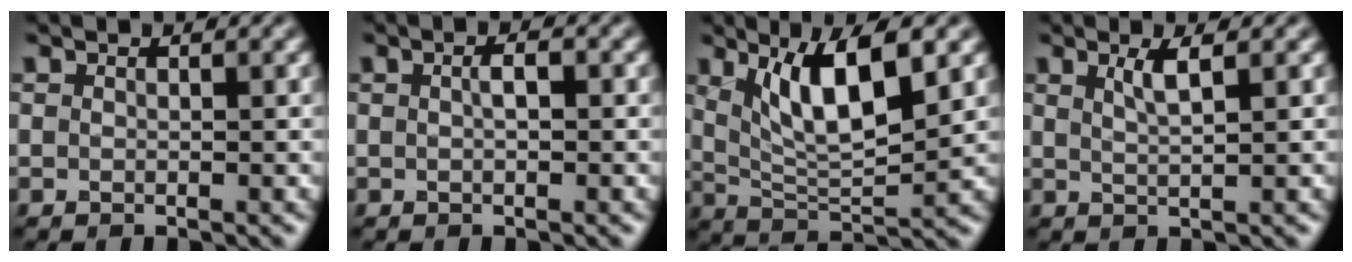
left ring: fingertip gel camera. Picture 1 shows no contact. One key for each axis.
{"total": 1.3, "fx": 0.1, "fy": 0.4, "fz": 1.2, "tx": -0.023, "ty": 0.001, "tz": 0.002}
{"total": 7.3, "fx": 2.7, "fy": 2.2, "fz": 6.5, "tx": -0.114, "ty": -0.008, "tz": 0.051}
{"total": 2.1, "fx": 1.0, "fy": 0.5, "fz": 1.8, "tx": -0.028, "ty": 0.001, "tz": 0.015}